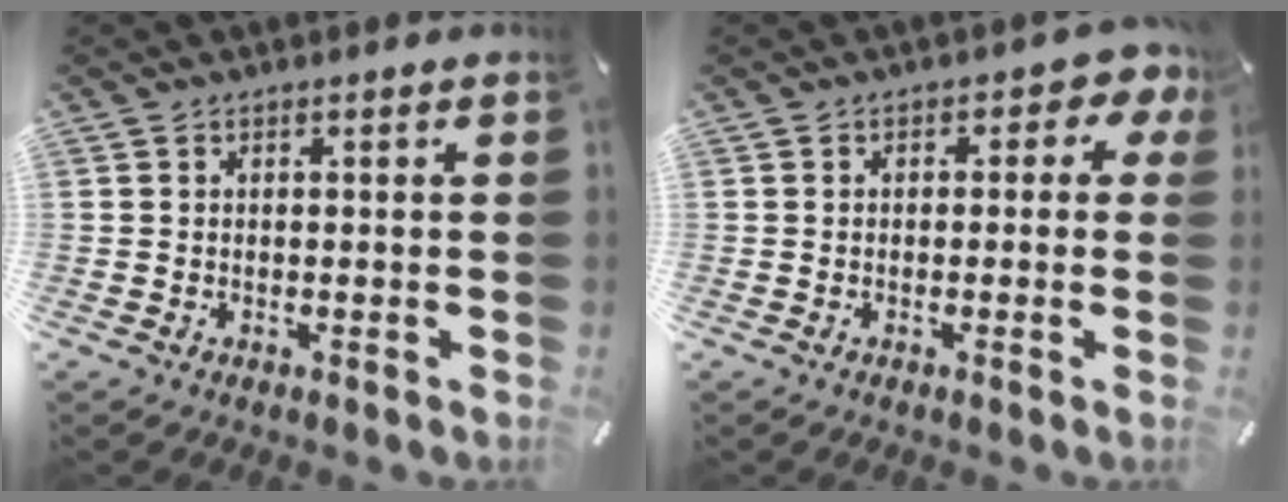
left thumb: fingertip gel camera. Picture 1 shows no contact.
{"total": 3.8, "force": [0.1, 2.4, 3.0], "torque": [-0.035, 0.005, -0.007]}